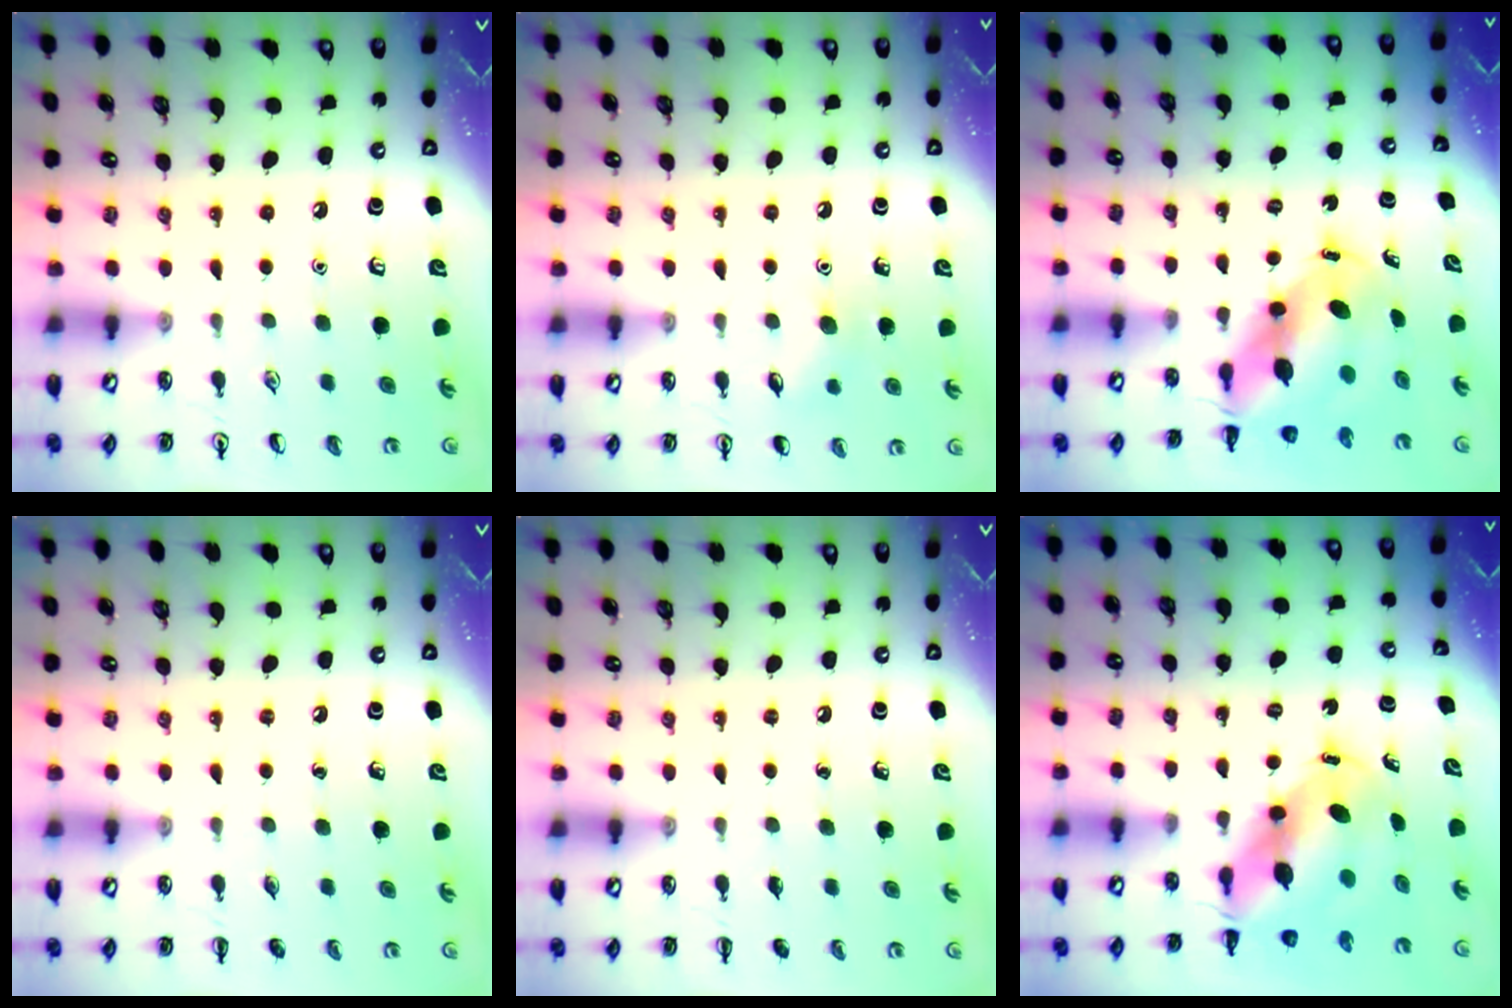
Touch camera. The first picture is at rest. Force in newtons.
{"total": 6.1, "press": 5.9, "slide": 1.7}
{"total": 7.4, "press": 7.3, "slide": 1.6}
{"total": 0.0}
{"total": 0.0}
{"total": 7.4, "press": 7.3, "slide": 1.6}